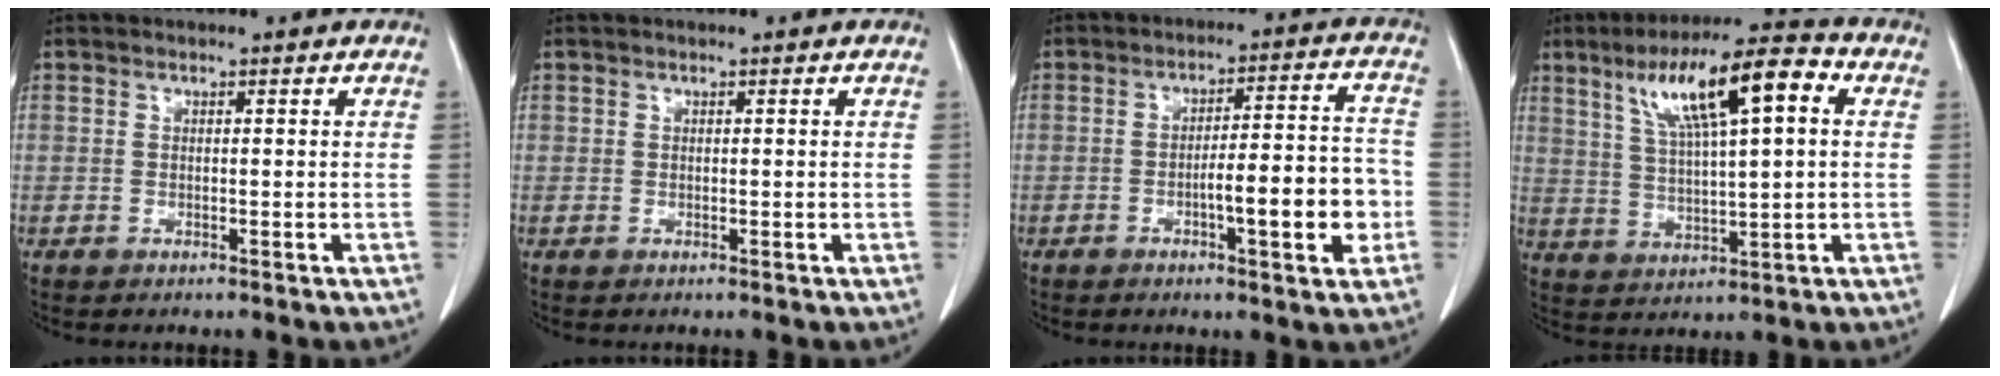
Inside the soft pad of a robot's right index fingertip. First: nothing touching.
{"total": 0.6, "force": [0.1, 0.5, 0.3], "torque": [-0.010, 0.008, 0.005]}
{"total": 11.3, "force": [-3.0, 2.3, 10.6], "torque": [-0.154, 0.021, -0.038]}
{"total": 15.0, "force": [5.4, 3.3, 13.6], "torque": [-0.236, 0.034, 0.093]}